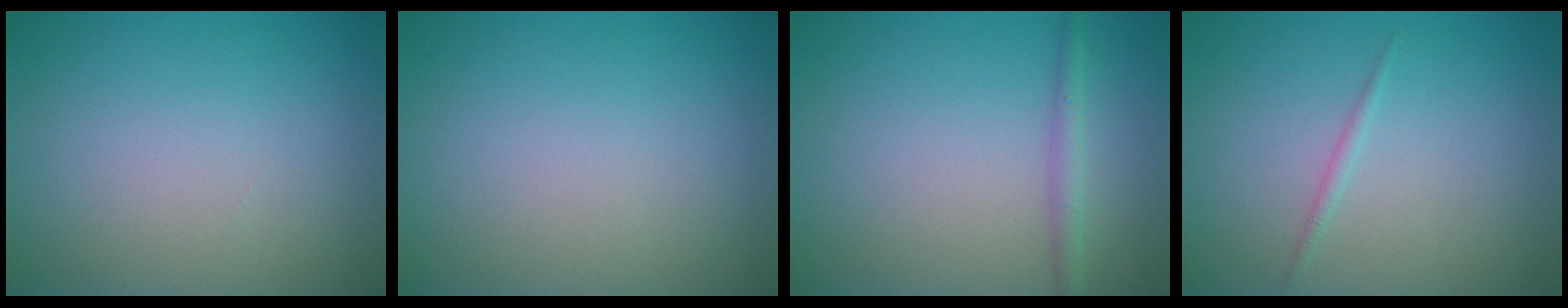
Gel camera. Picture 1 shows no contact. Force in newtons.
{"total": 0.0}
{"total": 1.6, "press": 1.6, "slide": 0.1}
{"total": 0.7, "press": 0.7, "slide": 0.1}